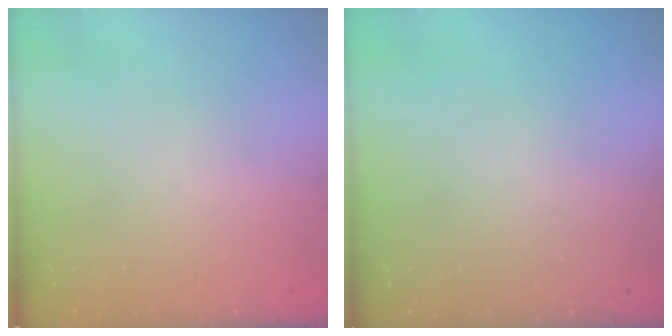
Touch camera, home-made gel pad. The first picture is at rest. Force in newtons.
{"total": 0.0}